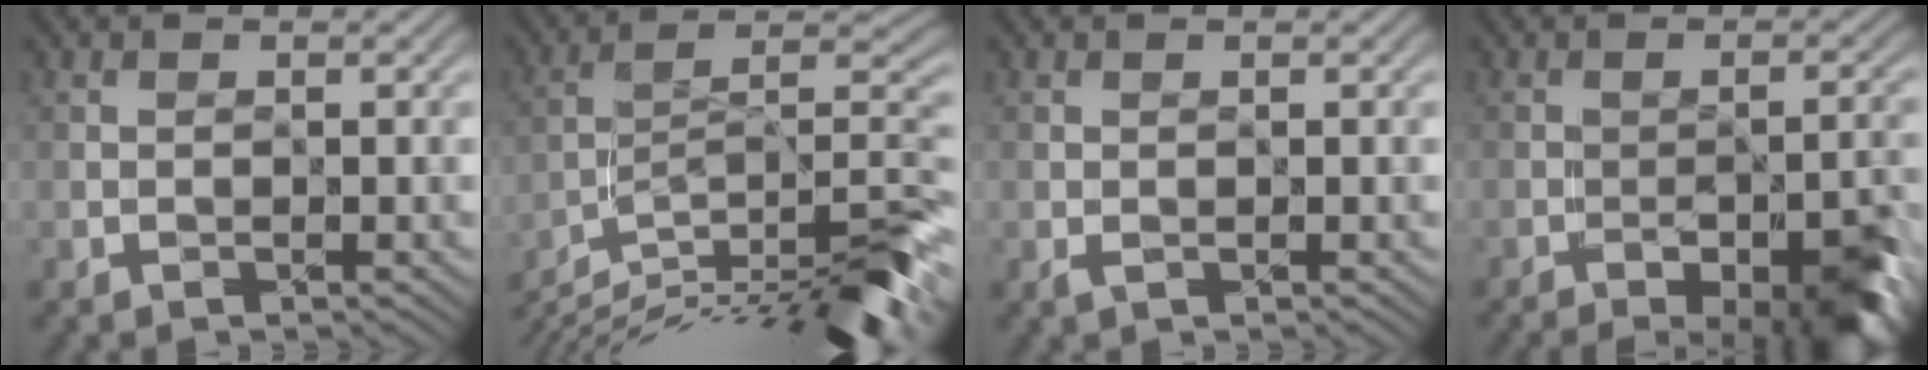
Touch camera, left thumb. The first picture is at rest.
{"total": 14.4, "force": [-10.9, 2.9, 9.0], "torque": [-0.171, -0.001, -0.182]}
{"total": 0.6, "force": [-0.1, 0.4, 0.5], "torque": [-0.014, -0.004, -0.003]}
{"total": 12.2, "force": [-8.6, 3.7, 7.9], "torque": [-0.096, -0.016, -0.099]}